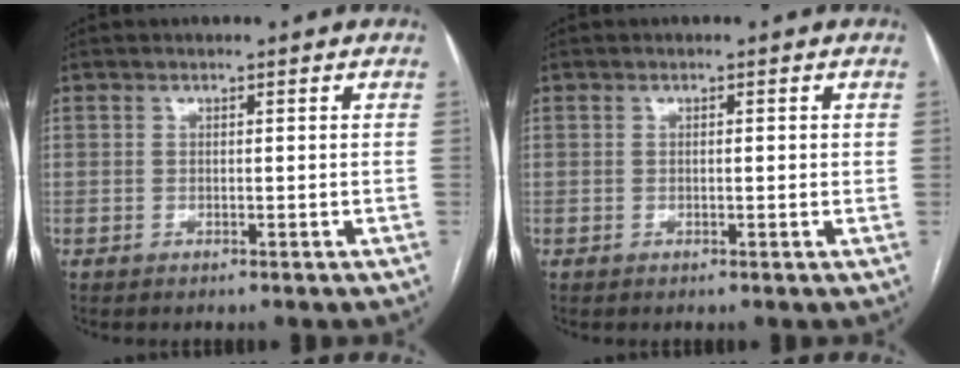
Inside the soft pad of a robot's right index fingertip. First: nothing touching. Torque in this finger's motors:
{"motor_torque": [0.00, 0.14, -0.05, 0.00]}